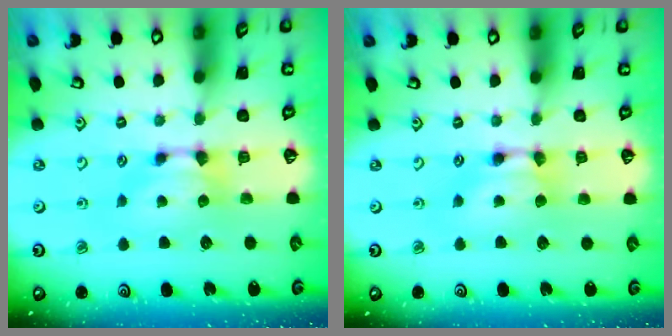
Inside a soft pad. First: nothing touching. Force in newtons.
{"total": 1.6, "press": 1.6, "slide": 0.1}